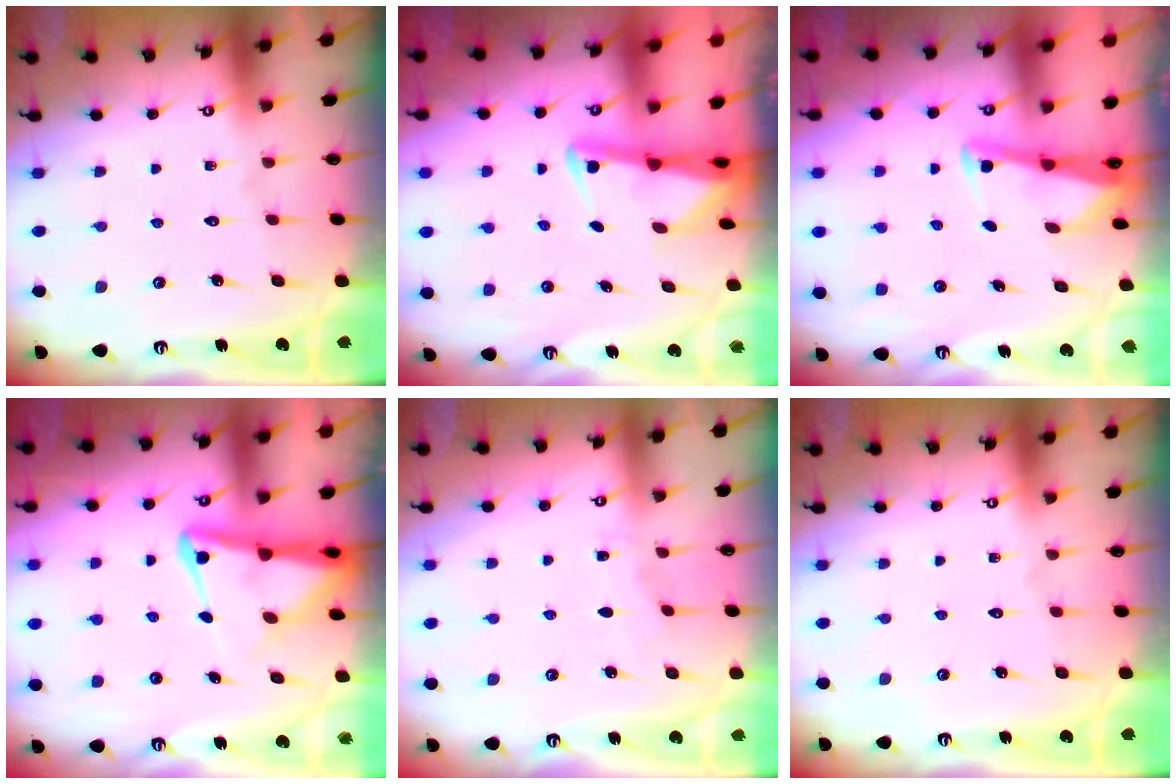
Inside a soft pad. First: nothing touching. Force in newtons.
{"total": 2.4, "press": 2.3, "slide": 0.6}
{"total": 2.8, "press": 2.8, "slide": 0.2}
{"total": 6.2, "press": 6.2, "slide": 0.7}
{"total": 2.5, "press": 2.5, "slide": 0.3}
{"total": 0.0}